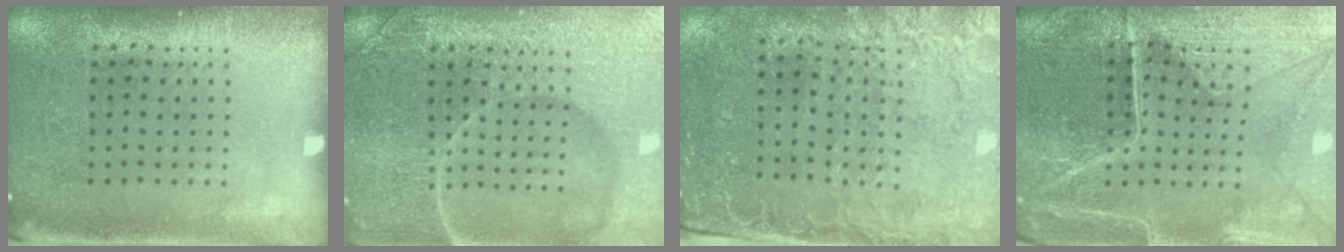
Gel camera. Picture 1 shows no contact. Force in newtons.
{"total": 6.9, "press": 6.9, "slide": 0.7}
{"total": 2.7, "press": 2.4, "slide": 1.2}
{"total": 3.5, "press": 3.5, "slide": 0.4}